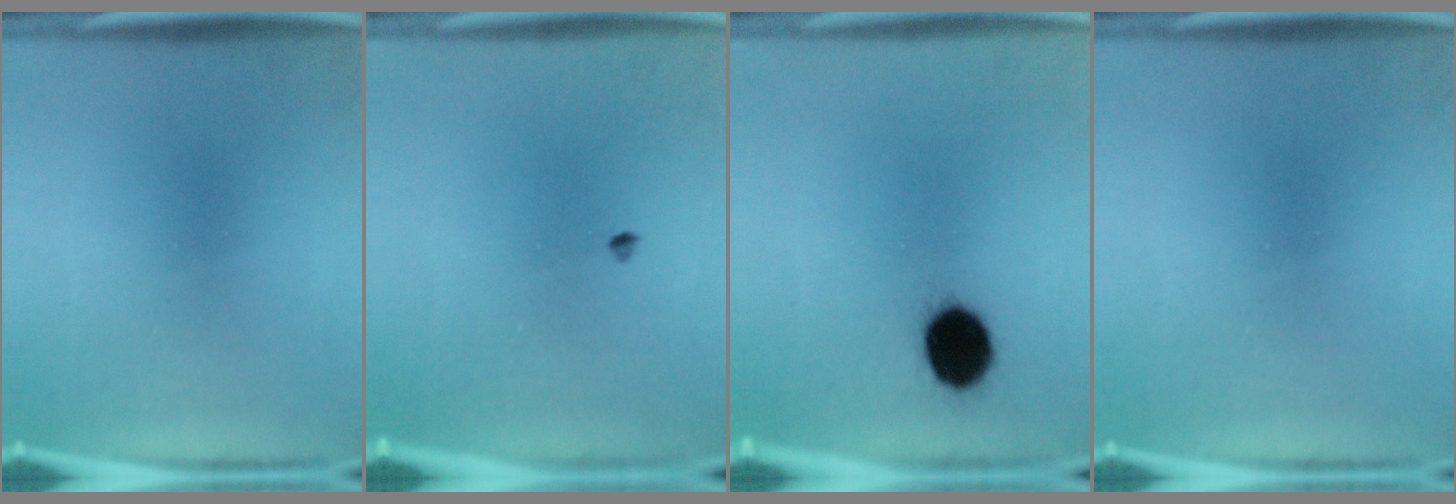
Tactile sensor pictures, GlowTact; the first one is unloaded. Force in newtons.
{"total": 0.7}
{"total": 10.1}
{"total": 0.0}